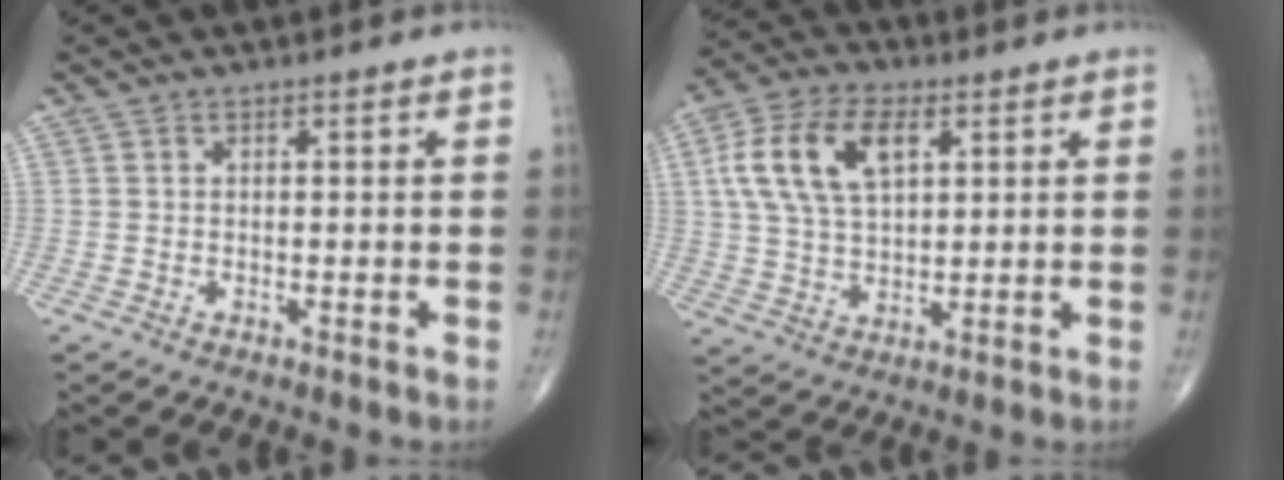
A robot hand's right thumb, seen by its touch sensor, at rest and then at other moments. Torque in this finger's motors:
{"motor_torque": [1.61, 2.01, 0.45, -0.28, 0.39]}